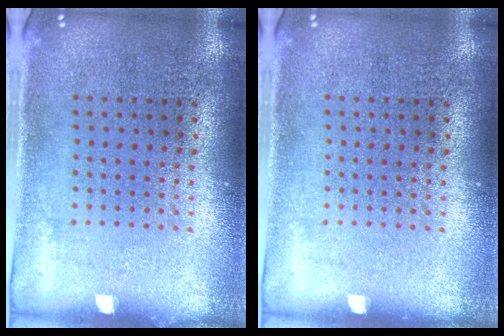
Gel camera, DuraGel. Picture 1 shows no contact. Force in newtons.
{"total": 0.0}